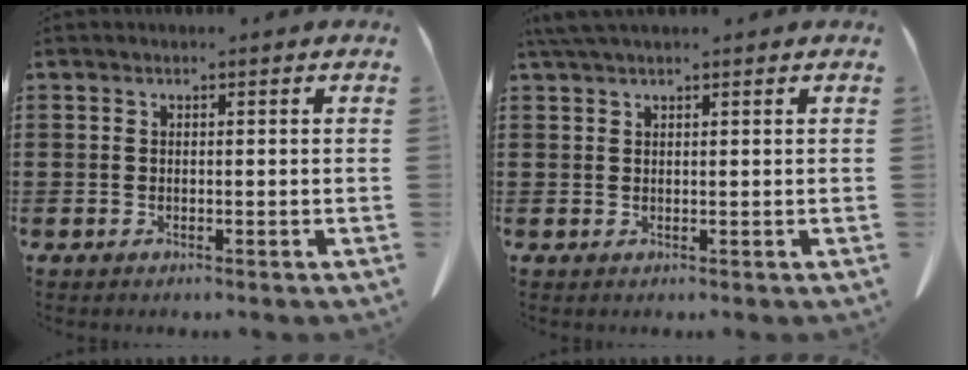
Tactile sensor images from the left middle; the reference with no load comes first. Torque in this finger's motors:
{"motor_torque": [0.54, -0.40, 0.09, 0.05]}